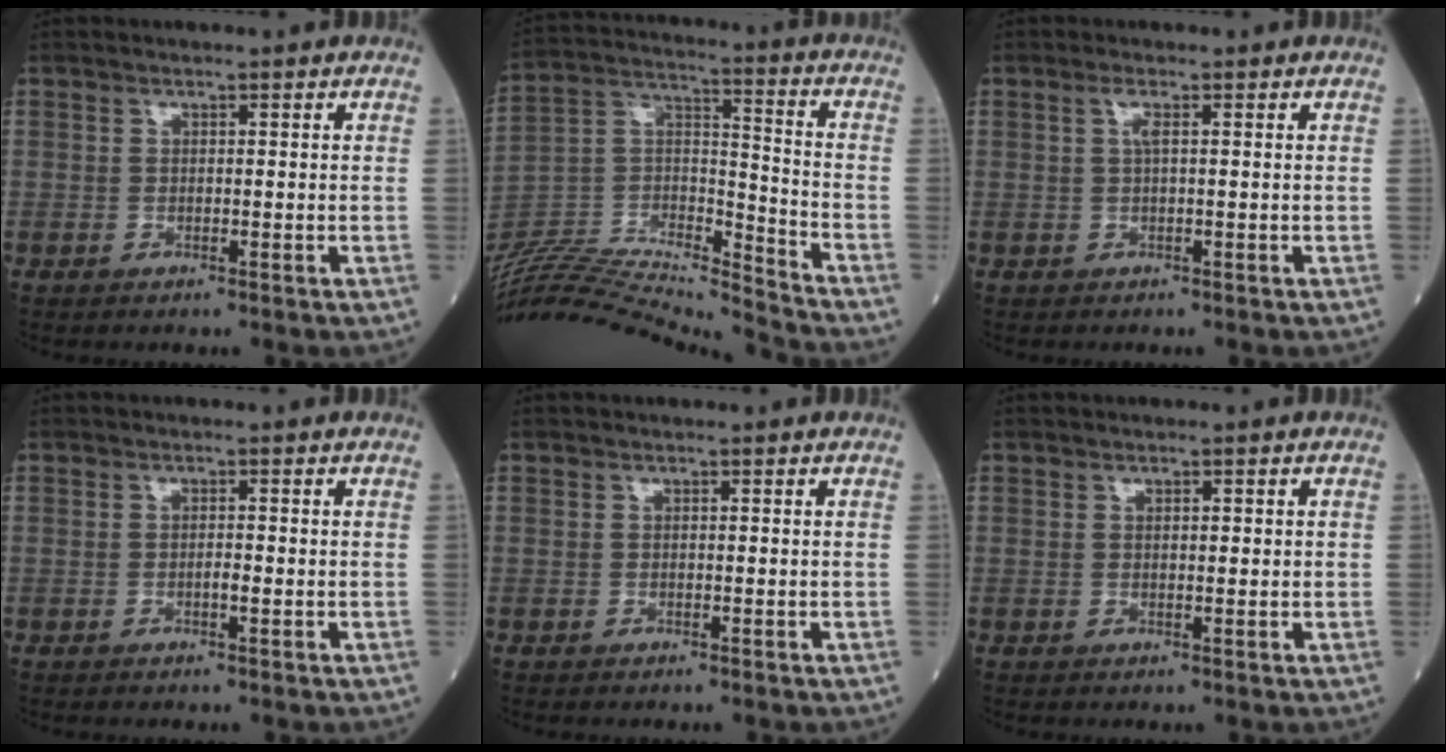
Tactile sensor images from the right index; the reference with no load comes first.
{"total": 24.5, "force": [-23.4, 0.0, 7.2], "torque": [-0.162, 0.007, -0.396]}
{"total": 1.3, "force": [0.4, 0.0, 1.2], "torque": [-0.032, 0.004, 0.009]}
{"total": 1.0, "force": [-0.4, 0.1, 0.9], "torque": [-0.019, 0.001, -0.007]}
{"total": 0.0}
{"total": 1.1, "force": [0.3, 0.3, 1.0], "torque": [-0.018, 0.001, 0.005]}